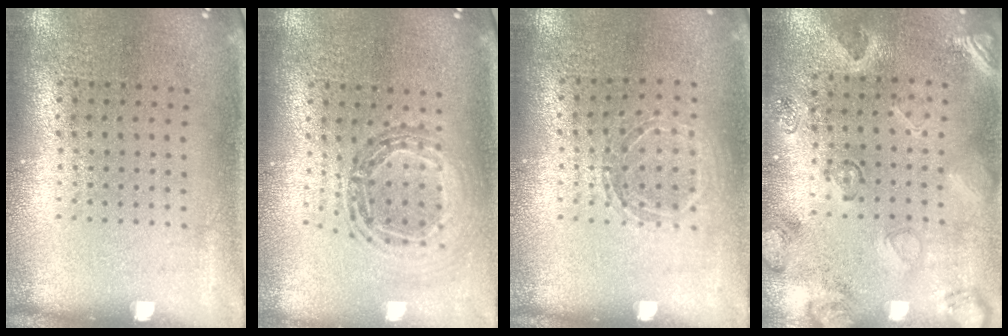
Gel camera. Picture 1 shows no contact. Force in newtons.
{"total": 0.8, "press": 0.8, "slide": 0.0}
{"total": 1.1, "press": 1.0, "slide": 0.3}
{"total": 2.3, "press": 1.9, "slide": 1.3}